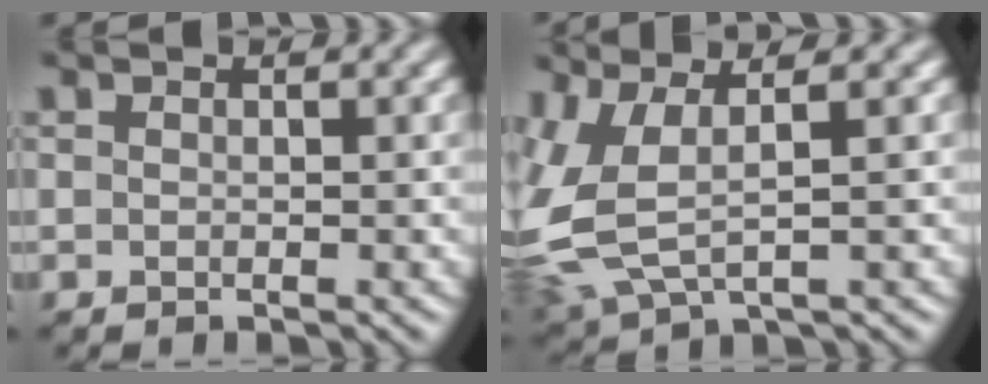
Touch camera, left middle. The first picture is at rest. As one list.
[{"total": 7.1, "force": [-0.3, 3.8, 6.0], "torque": [-0.166, -0.016, 0.004]}]